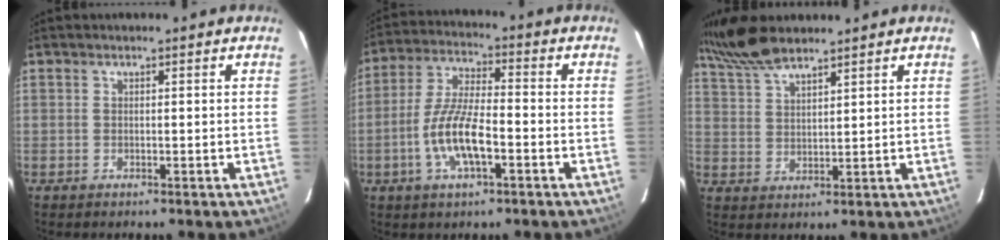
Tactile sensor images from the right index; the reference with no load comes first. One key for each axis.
{"total": 11.0, "fx": -3.8, "fy": 3.3, "fz": 9.8, "tx": -0.201, "ty": 0.002, "tz": -0.072}
{"total": 8.6, "fx": 7.3, "fy": 1.6, "fz": 4.1, "tx": -0.088, "ty": 0.022, "tz": 0.146}